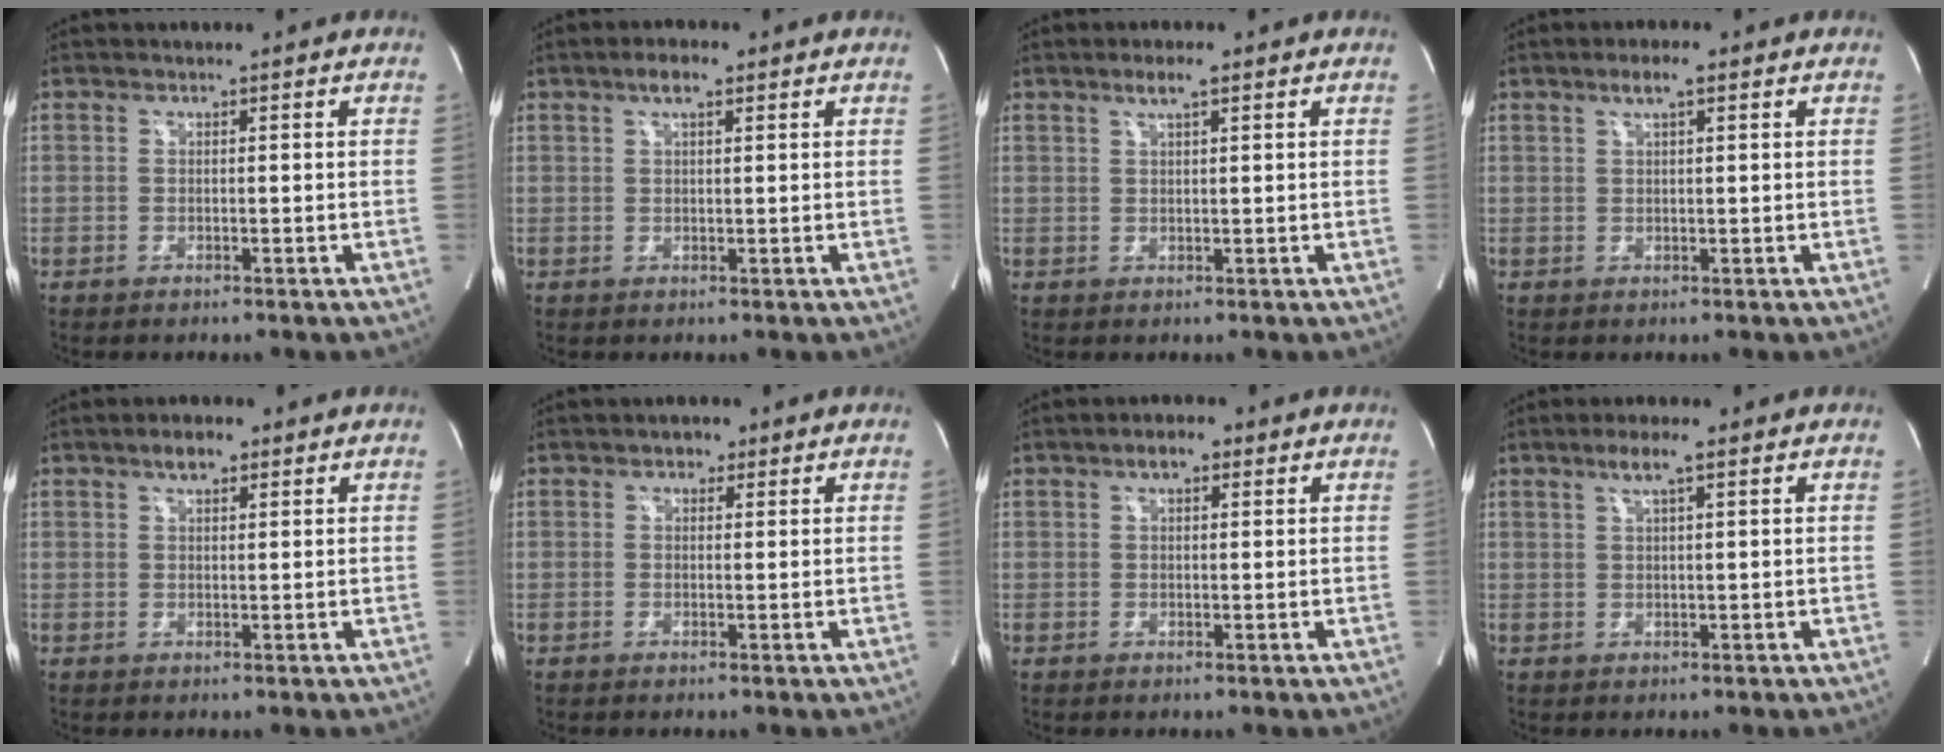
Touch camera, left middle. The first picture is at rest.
{"total": 2.9, "force": [1.9, 0.7, 2.1], "torque": [-0.044, 0.011, 0.030]}
{"total": 2.5, "force": [1.8, 0.3, 1.8], "torque": [-0.041, 0.005, 0.030]}
{"total": 2.8, "force": [1.7, 0.4, 2.1], "torque": [-0.044, 0.008, 0.029]}
{"total": 2.9, "force": [1.9, 1.1, 1.8], "torque": [-0.036, 0.009, 0.031]}
{"total": 1.6, "force": [1.0, 1.1, 0.6], "torque": [-0.012, 0.010, 0.012]}
{"total": 2.9, "force": [1.7, 1.2, 2.0], "torque": [-0.039, 0.014, 0.025]}
{"total": 3.3, "force": [2.1, 0.2, 2.5], "torque": [-0.054, 0.005, 0.036]}